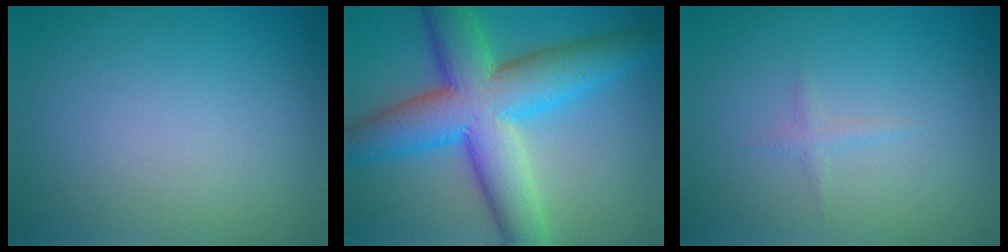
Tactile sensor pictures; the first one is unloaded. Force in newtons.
{"total": 11.0, "press": 11.0, "slide": 0.2}
{"total": 0.8, "press": 0.8, "slide": 0.1}